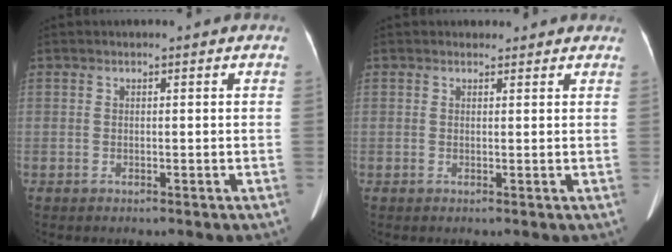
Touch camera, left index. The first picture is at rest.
{"total": 3.1, "force": [2.8, 1.2, 0.3], "torque": [-0.001, 0.014, 0.024]}